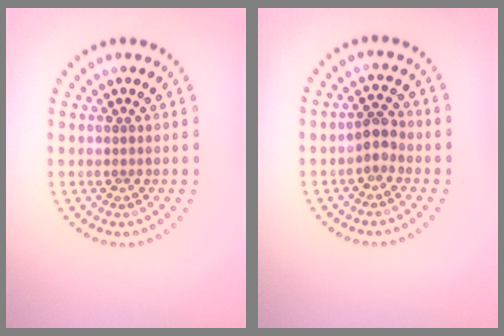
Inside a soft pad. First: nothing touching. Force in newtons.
{"total": 1.6, "press": 1.5, "slide": 0.8}